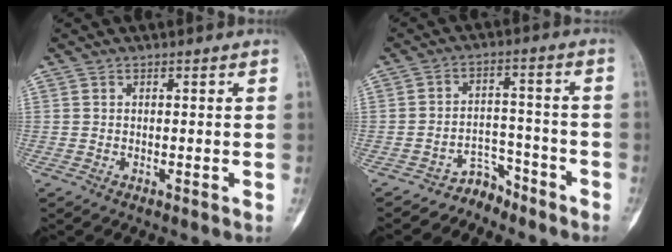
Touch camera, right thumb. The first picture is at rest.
{"total": 5.4, "force": [-4.7, 2.6, -0.4], "torque": [0.031, 0.072, -0.079]}